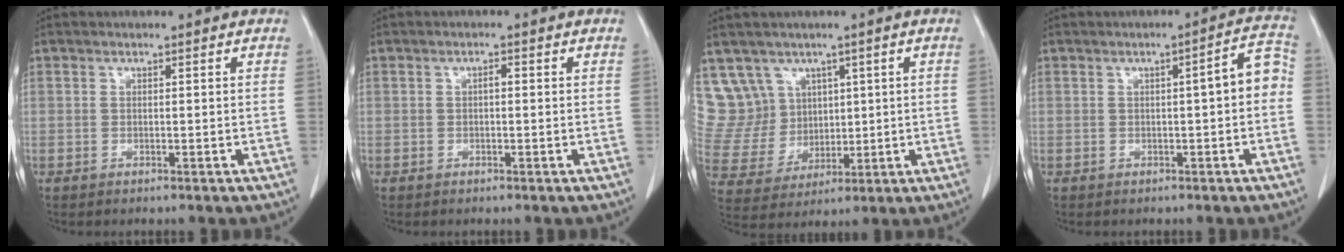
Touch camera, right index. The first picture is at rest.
{"total": 0.9, "force": [0.0, 0.3, 0.8], "torque": [-0.013, 0.003, -0.001]}
{"total": 10.0, "force": [5.5, 8.3, 1.0], "torque": [-0.039, 0.046, 0.131]}
{"total": 4.7, "force": [-0.2, 0.7, 4.6], "torque": [-0.053, 0.019, -0.006]}